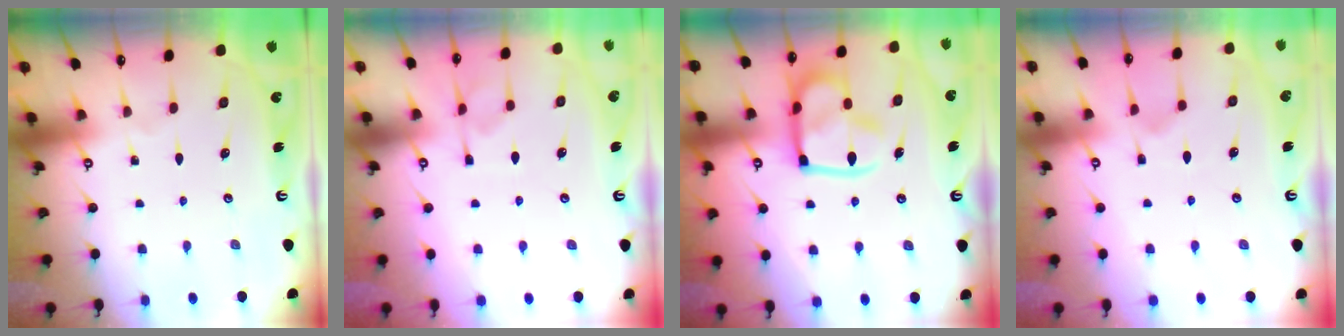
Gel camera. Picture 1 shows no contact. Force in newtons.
{"total": 5.9, "press": 5.7, "slide": 1.5}
{"total": 16.5, "press": 16.4, "slide": 1.8}
{"total": 2.7, "press": 2.4, "slide": 1.2}